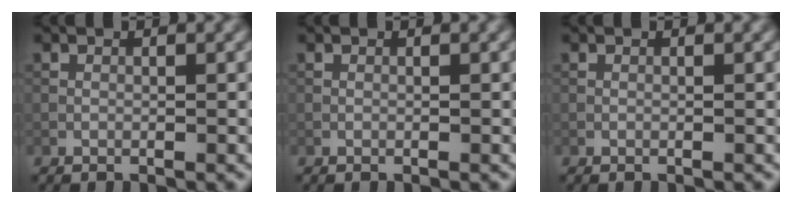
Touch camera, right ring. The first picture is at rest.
{"total": 0.0}
{"total": 0.0}